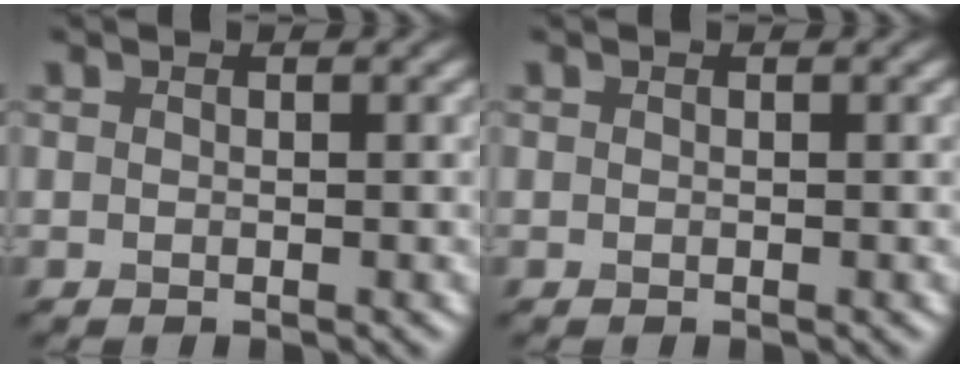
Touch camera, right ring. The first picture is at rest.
{"total": 0.0}